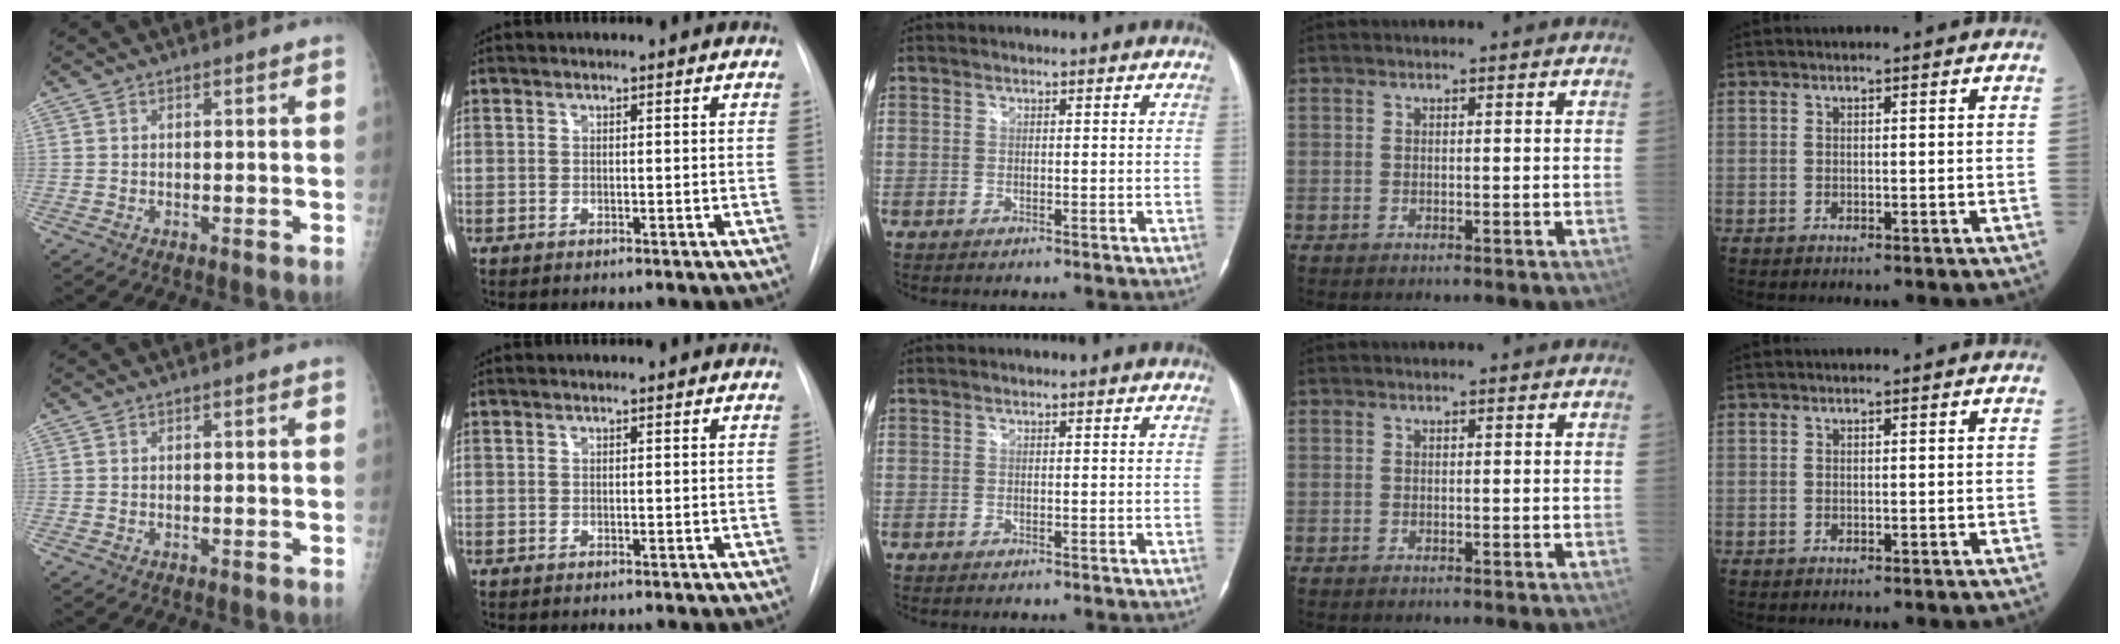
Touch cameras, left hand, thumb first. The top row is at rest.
{}